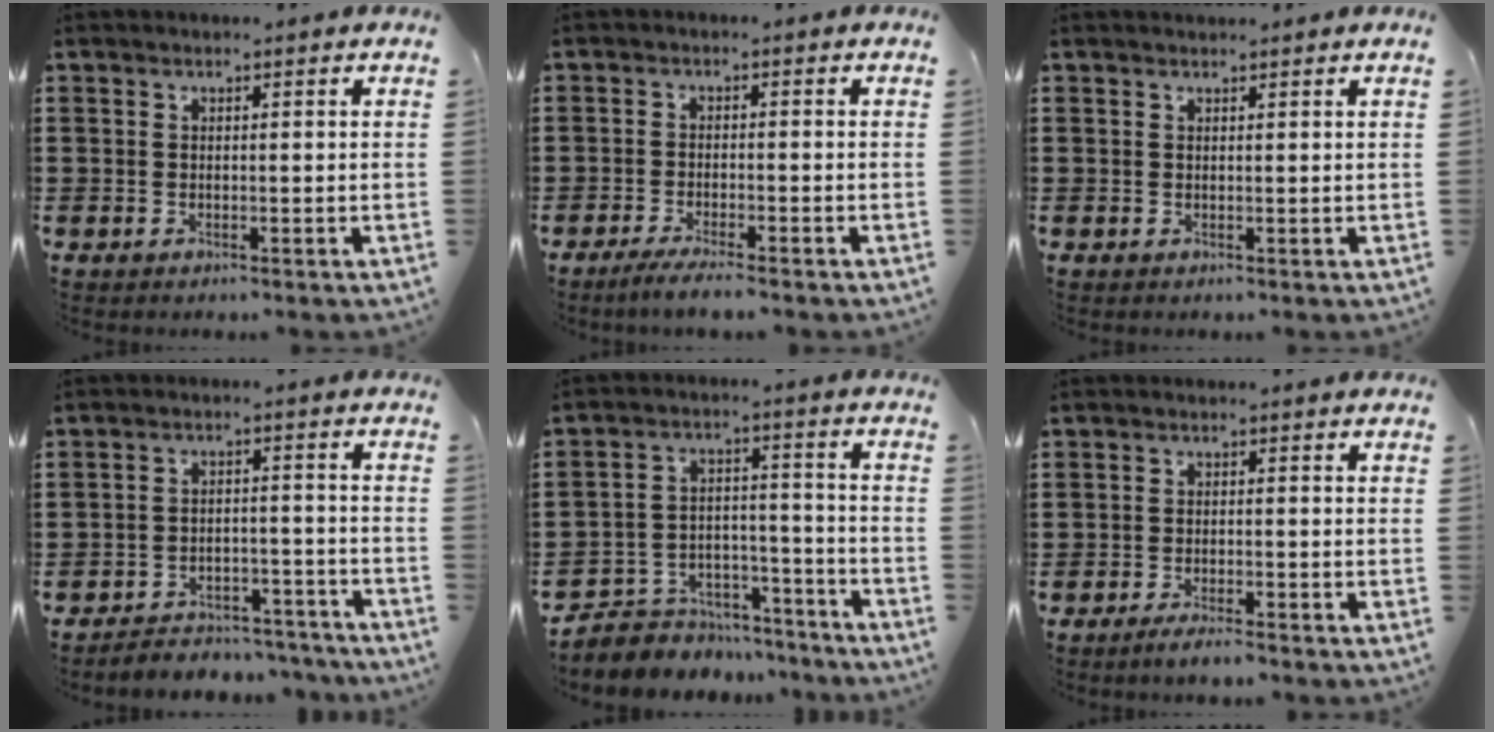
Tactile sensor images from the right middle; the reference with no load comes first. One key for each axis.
{"total": 2.4, "fx": -2.2, "fy": -0.3, "fz": 1.1, "tx": -0.016, "ty": -0.001, "tz": -0.042}
{"total": 0.6, "fx": 0.6, "fy": 0.1, "fz": 0.0, "tx": 0.008, "ty": -0.004, "tz": 0.009}
{"total": 4.3, "fx": -4.3, "fy": 0.5, "fz": 0.1, "tx": -0.006, "ty": 0.008, "tz": -0.091}
{"total": 5.0, "fx": -4.5, "fy": 2.3, "fz": 0.1, "tx": -0.006, "ty": 0.017, "tz": -0.093}
{"total": 1.9, "fx": -1.7, "fy": -0.1, "fz": 0.8, "tx": -0.014, "ty": 0.000, "tz": -0.031}